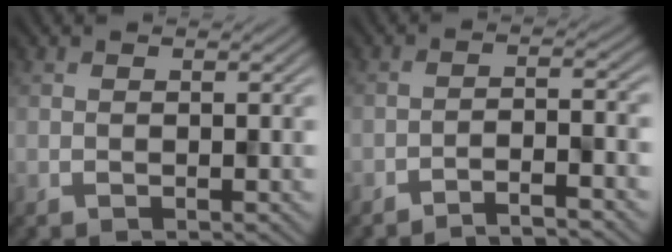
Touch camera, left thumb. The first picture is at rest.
{"total": 4.9, "force": [-4.3, 0.2, 2.4], "torque": [-0.034, 0.022, -0.071]}